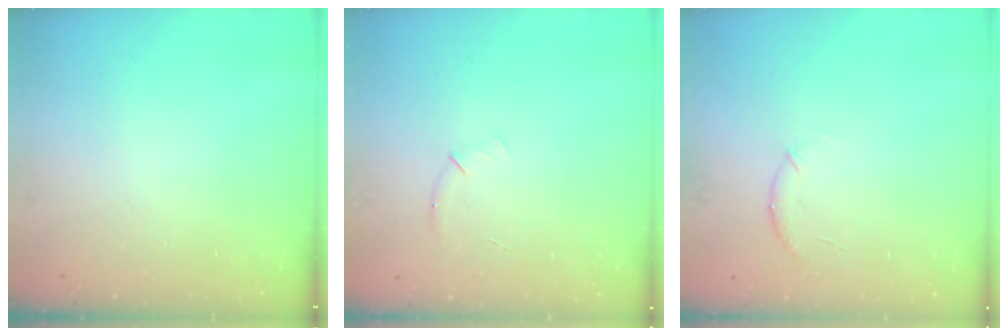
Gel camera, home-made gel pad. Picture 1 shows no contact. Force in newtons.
{"total": 5.5, "press": 5.2, "slide": 1.6}
{"total": 5.7, "press": 5.6, "slide": 1.3}